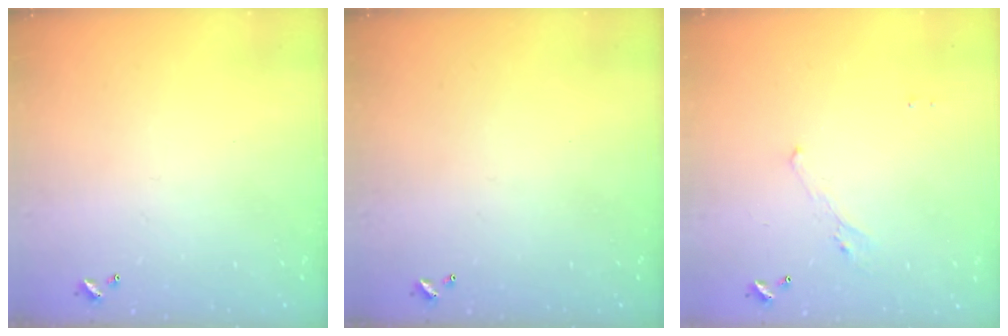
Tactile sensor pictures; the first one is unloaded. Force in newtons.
{"total": 0.0}
{"total": 0.8, "press": 0.4, "slide": 0.7}